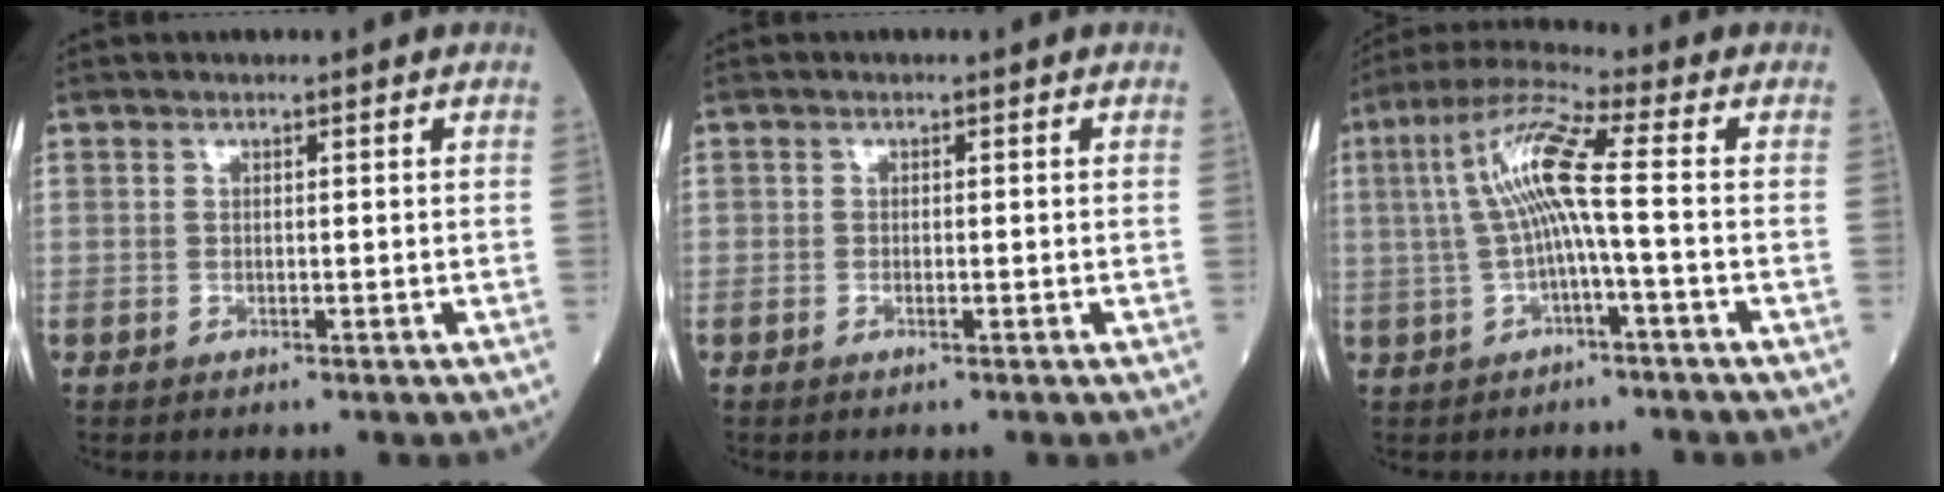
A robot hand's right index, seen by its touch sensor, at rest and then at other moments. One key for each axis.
{"total": 0.7, "fx": -0.3, "fy": 0.2, "fz": 0.5, "tx": -0.012, "ty": -0.001, "tz": -0.006}
{"total": 9.1, "fx": 0.0, "fy": 0.2, "fz": 9.1, "tx": -0.185, "ty": 0.030, "tz": -0.001}